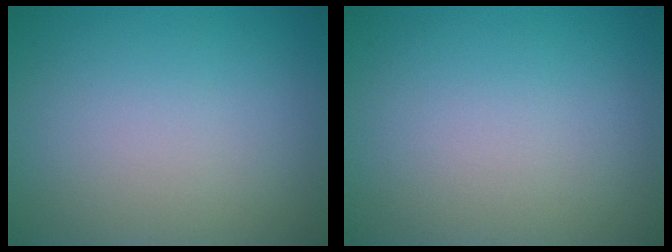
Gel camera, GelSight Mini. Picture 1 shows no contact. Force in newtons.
{"total": 0.0}